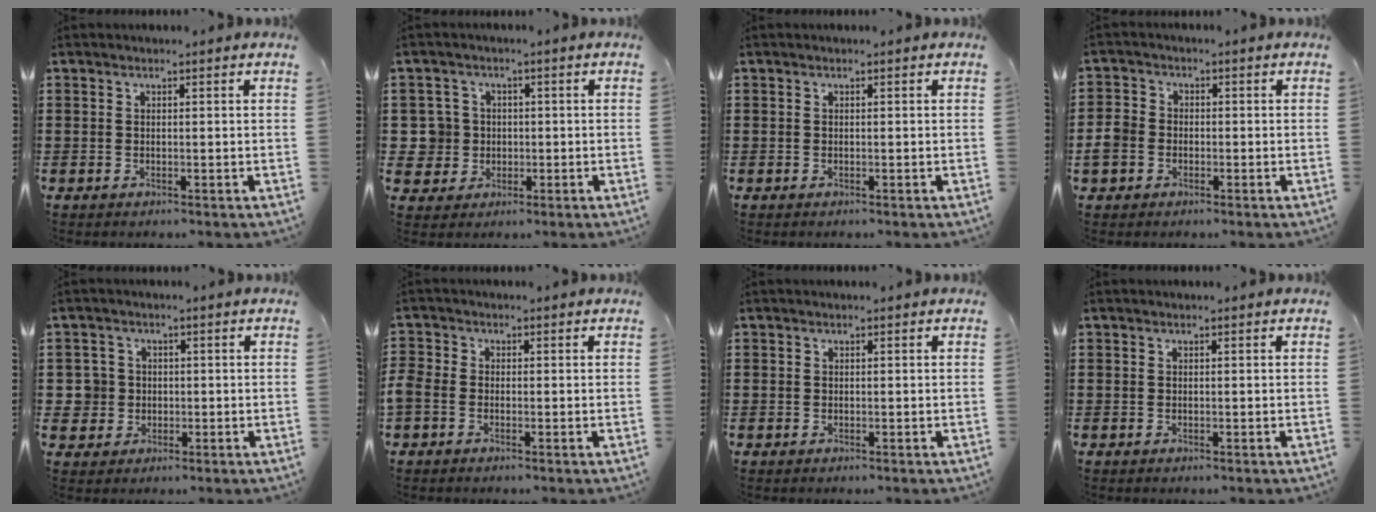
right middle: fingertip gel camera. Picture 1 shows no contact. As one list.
[{"total": 5.3, "force": [0.0, 5.2, 0.9], "torque": [-0.050, 0.011, 0.000]}, {"total": 0.0}, {"total": 3.6, "force": [-1.0, 3.2, 1.3], "torque": [-0.055, -0.002, -0.028]}, {"total": 4.3, "force": [-0.2, 4.2, 0.8], "torque": [-0.042, 0.009, -0.007]}, {"total": 2.0, "force": [-0.9, 1.4, 1.2], "torque": [-0.039, -0.002, -0.021]}, {"total": 0.0}, {"total": 0.0}]